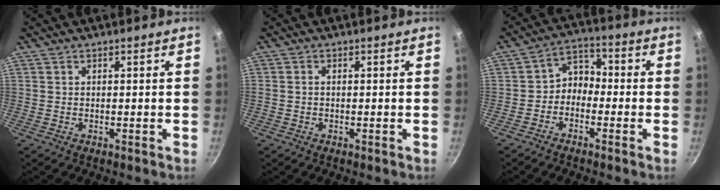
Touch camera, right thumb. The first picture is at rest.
{"total": 0.8, "force": [-0.1, 0.7, 0.5], "torque": [-0.009, 0.004, -0.004]}
{"total": 5.4, "force": [-2.1, 4.2, 2.8], "torque": [-0.022, 0.039, -0.052]}